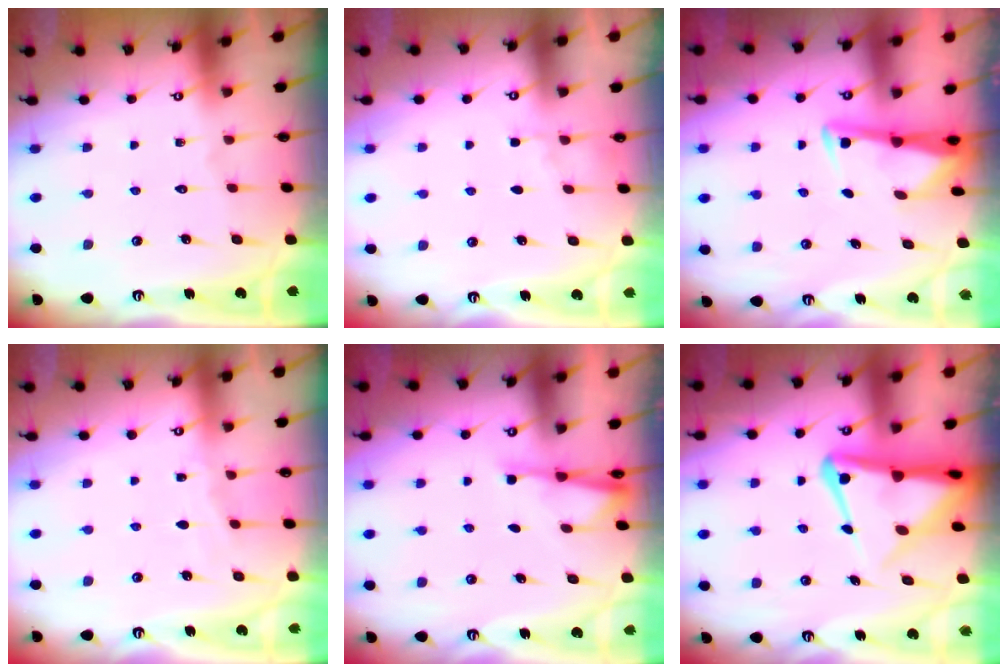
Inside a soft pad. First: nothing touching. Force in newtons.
{"total": 2.1, "press": 2.1, "slide": 0.4}
{"total": 2.9, "press": 2.9, "slide": 0.4}
{"total": 3.0, "press": 3.0, "slide": 0.4}
{"total": 2.1, "press": 2.1, "slide": 0.3}
{"total": 10.1, "press": 10.0, "slide": 1.5}